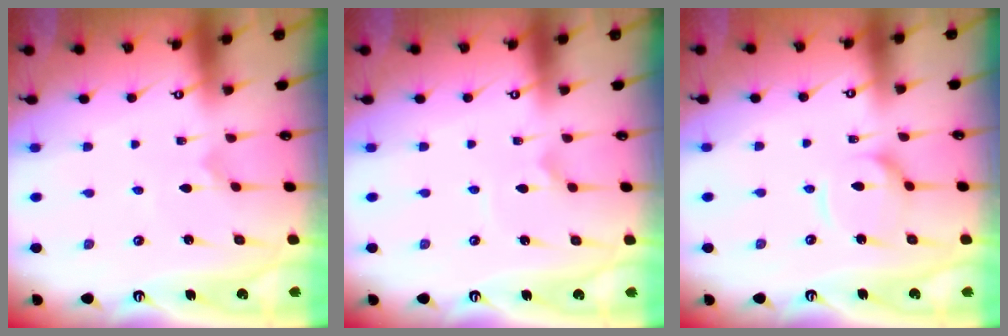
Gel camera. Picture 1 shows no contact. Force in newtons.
{"total": 1.6, "press": 1.6, "slide": 0.1}
{"total": 6.0, "press": 6.0, "slide": 0.3}